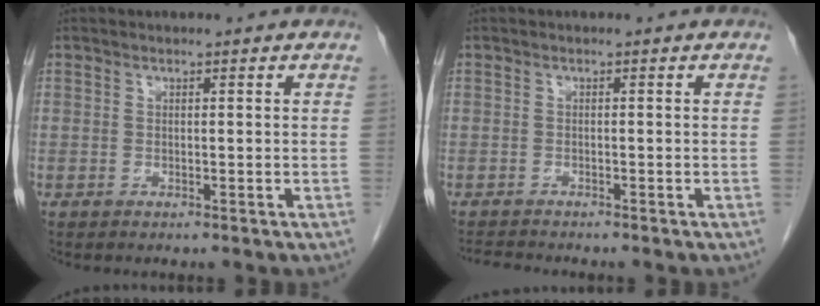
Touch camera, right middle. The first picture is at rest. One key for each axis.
{"total": 2.3, "fx": -2.3, "fy": 0.0, "fz": 0.4, "tx": -0.009, "ty": -0.011, "tz": -0.038}